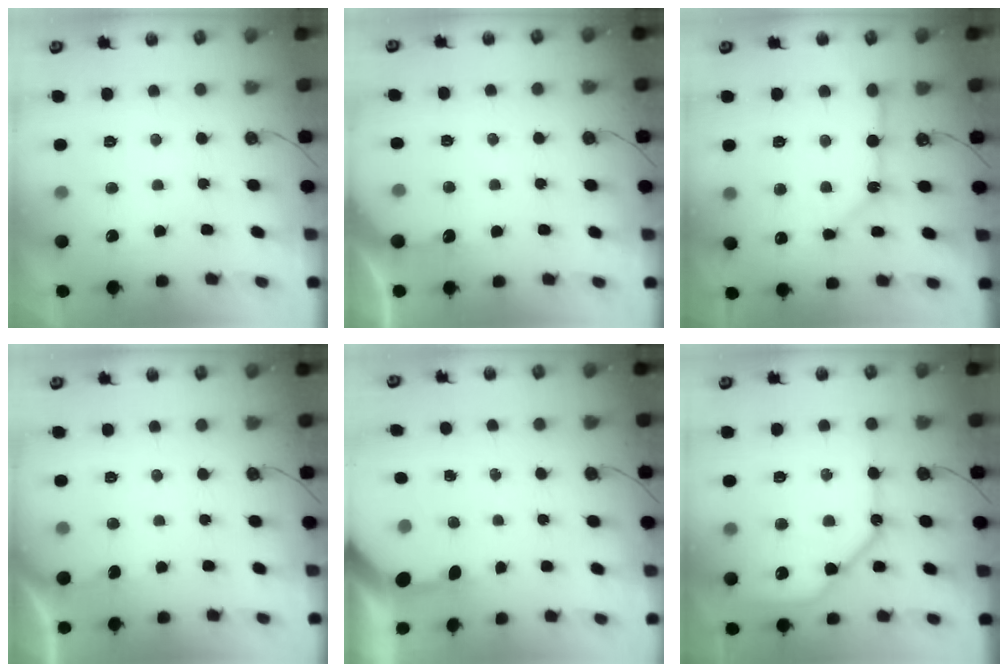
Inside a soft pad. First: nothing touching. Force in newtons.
{"total": 3.2, "press": 3.2, "slide": 0.5}
{"total": 11.6, "press": 11.5, "slide": 1.1}
{"total": 2.5, "press": 2.5, "slide": 0.4}
{"total": 3.4, "press": 3.4, "slide": 0.4}
{"total": 14.6, "press": 14.5, "slide": 1.6}